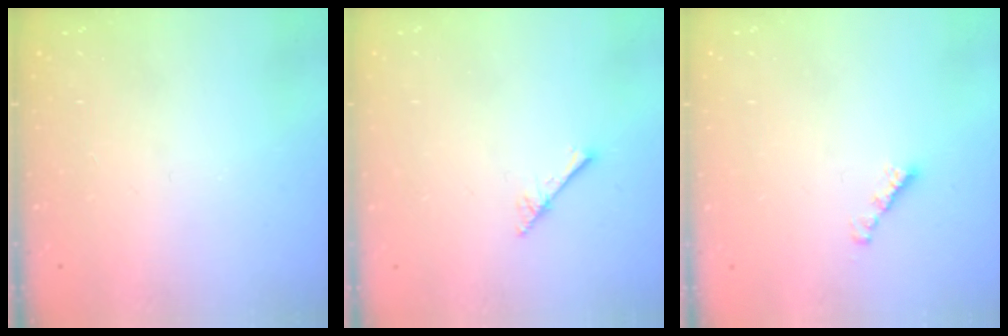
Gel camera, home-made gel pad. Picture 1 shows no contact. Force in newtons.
{"total": 2.3, "press": 2.3, "slide": 0.2}
{"total": 2.3, "press": 2.3, "slide": 0.2}